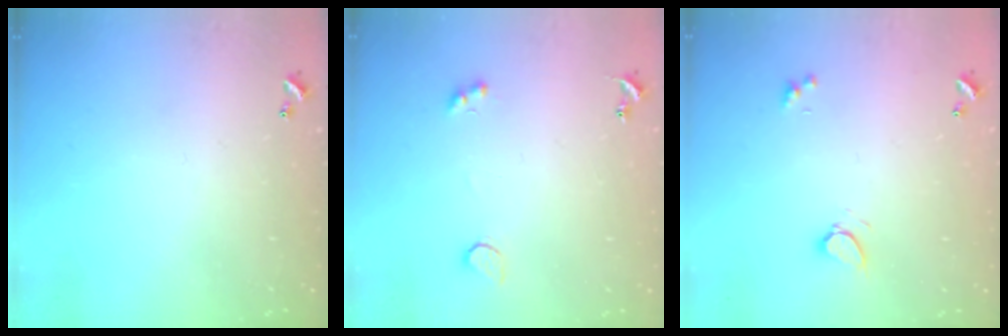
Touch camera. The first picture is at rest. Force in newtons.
{"total": 2.1, "press": 1.8, "slide": 1.0}
{"total": 1.7, "press": 1.6, "slide": 0.3}